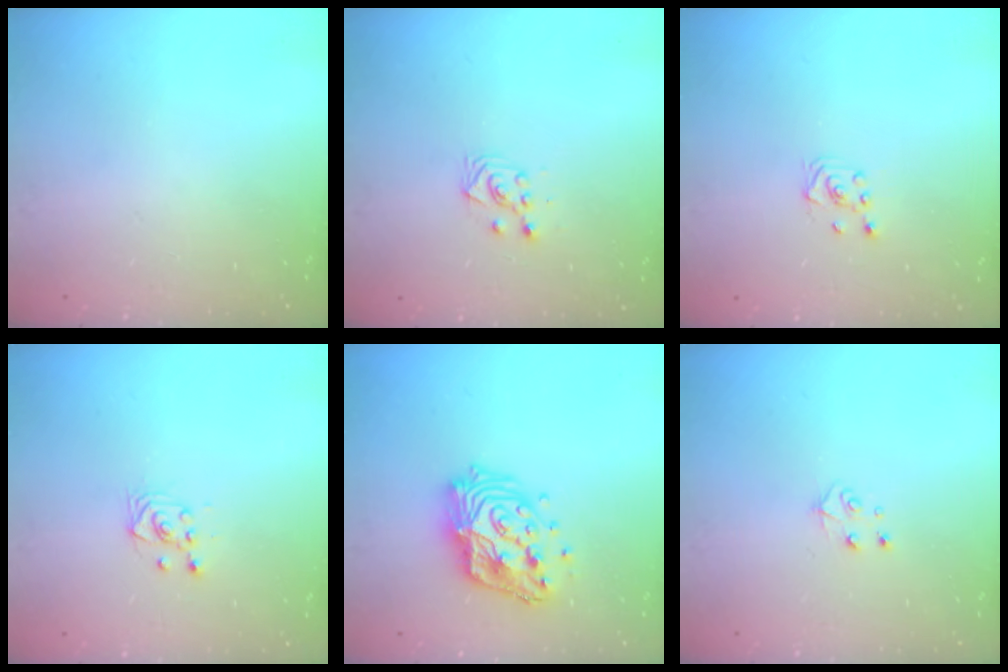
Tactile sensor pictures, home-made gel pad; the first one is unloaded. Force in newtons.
{"total": 3.1, "press": 2.9, "slide": 0.9}
{"total": 2.3, "press": 2.2, "slide": 0.8}
{"total": 3.2, "press": 3.1, "slide": 0.9}
{"total": 15.9, "press": 15.9, "slide": 1.0}
{"total": 4.8, "press": 4.8, "slide": 0.4}